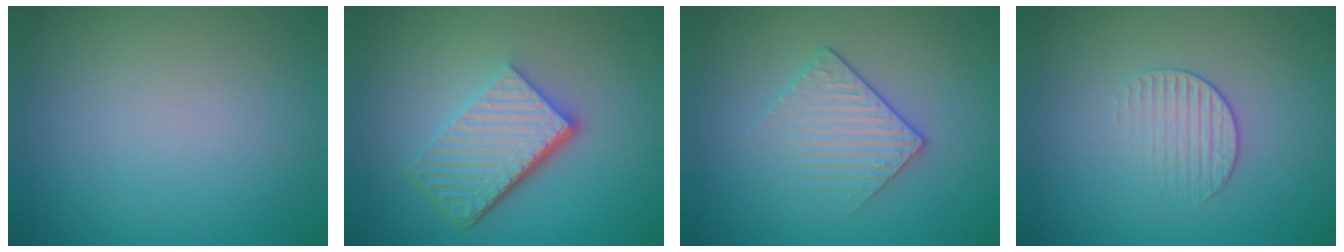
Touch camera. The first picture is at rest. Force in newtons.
{"total": 6.0, "press": 4.1, "slide": 4.3}
{"total": 2.1, "press": 1.8, "slide": 1.1}
{"total": 1.7, "press": 1.0, "slide": 1.4}